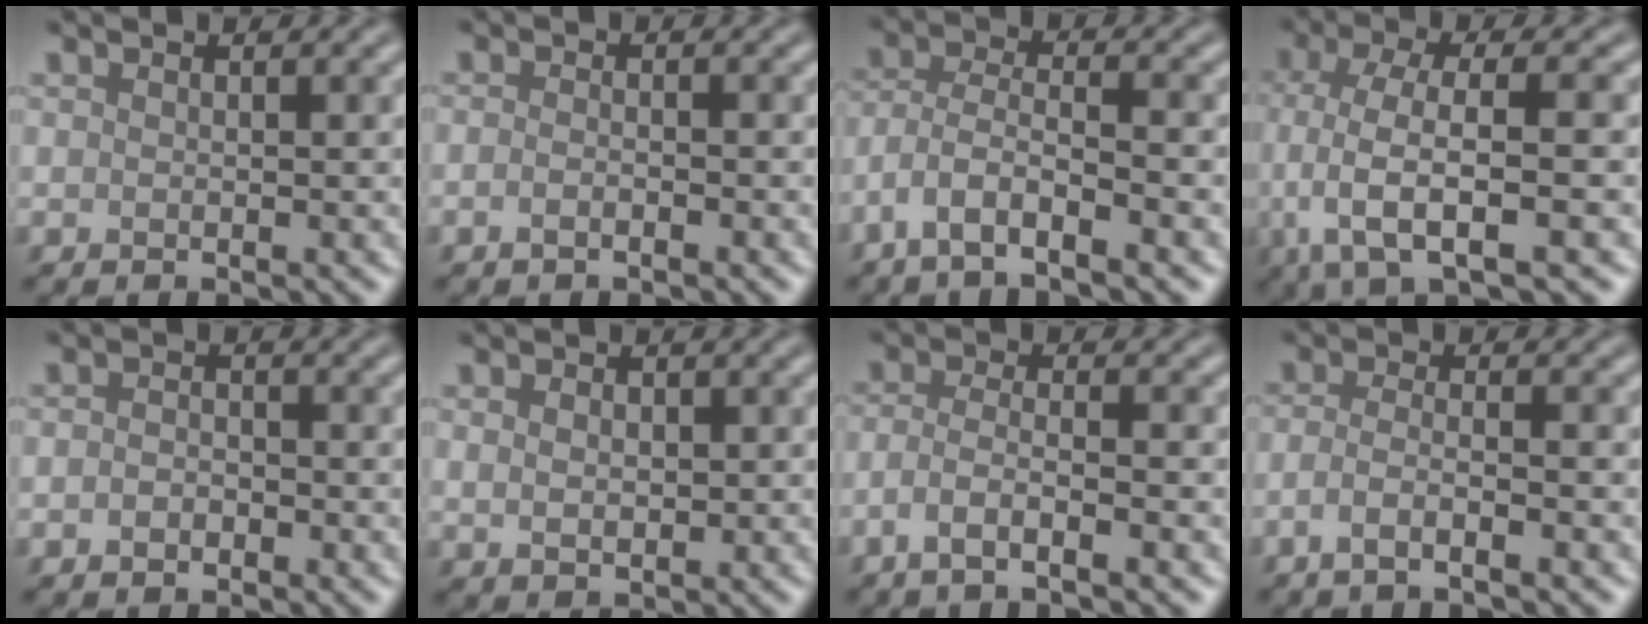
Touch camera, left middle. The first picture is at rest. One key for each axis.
{"total": 1.1, "fx": -0.7, "fy": 0.4, "fz": 0.8, "tx": -0.016, "ty": -0.001, "tz": -0.014}
{"total": 4.9, "fx": -3.0, "fy": 1.4, "fz": 3.6, "tx": -0.074, "ty": 0.001, "tz": -0.065}
{"total": 7.2, "fx": -1.2, "fy": 2.3, "fz": 6.7, "tx": -0.121, "ty": 0.000, "tz": -0.027}
{"total": 1.5, "fx": -0.6, "fy": 1.0, "fz": 0.9, "tx": -0.018, "ty": 0.000, "tz": -0.015}
{"total": 1.9, "fx": 0.4, "fy": 1.4, "fz": 1.2, "tx": -0.021, "ty": -0.002, "tz": 0.011}
{"total": 3.3, "fx": -1.9, "fy": 0.7, "fz": 2.6, "tx": -0.050, "ty": 0.003, "tz": -0.048}
{"total": 2.8, "fx": -1.6, "fy": 0.7, "fz": 2.2, "tx": -0.038, "ty": 0.000, "tz": -0.043}